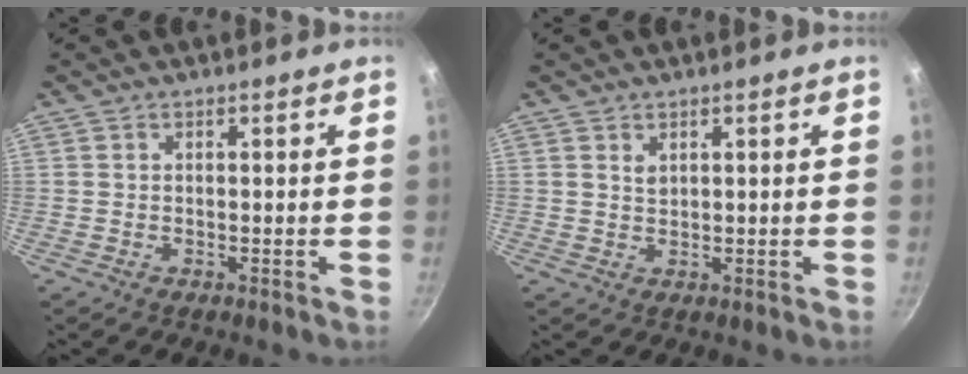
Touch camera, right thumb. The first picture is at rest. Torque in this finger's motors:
{"motor_torque": [0.40, 0.78, 0.09, 0.27, 0.03]}